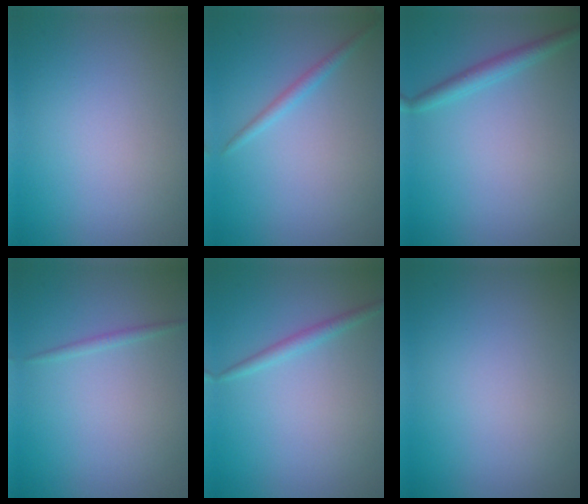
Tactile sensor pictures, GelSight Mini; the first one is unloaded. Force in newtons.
{"total": 1.3, "press": 1.3, "slide": 0.0}
{"total": 2.0, "press": 2.0, "slide": 0.1}
{"total": 0.8, "press": 0.8, "slide": 0.0}
{"total": 1.4, "press": 1.4, "slide": 0.1}
{"total": 0.0}